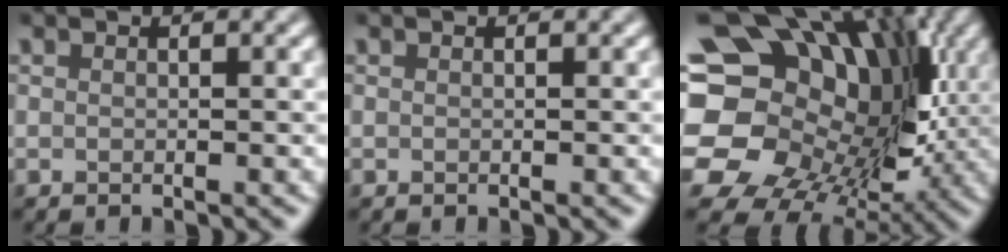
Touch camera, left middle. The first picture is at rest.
{"total": 0.0}
{"total": 18.5, "force": [2.6, 14.9, 10.7], "torque": [-0.201, 0.003, 0.054]}